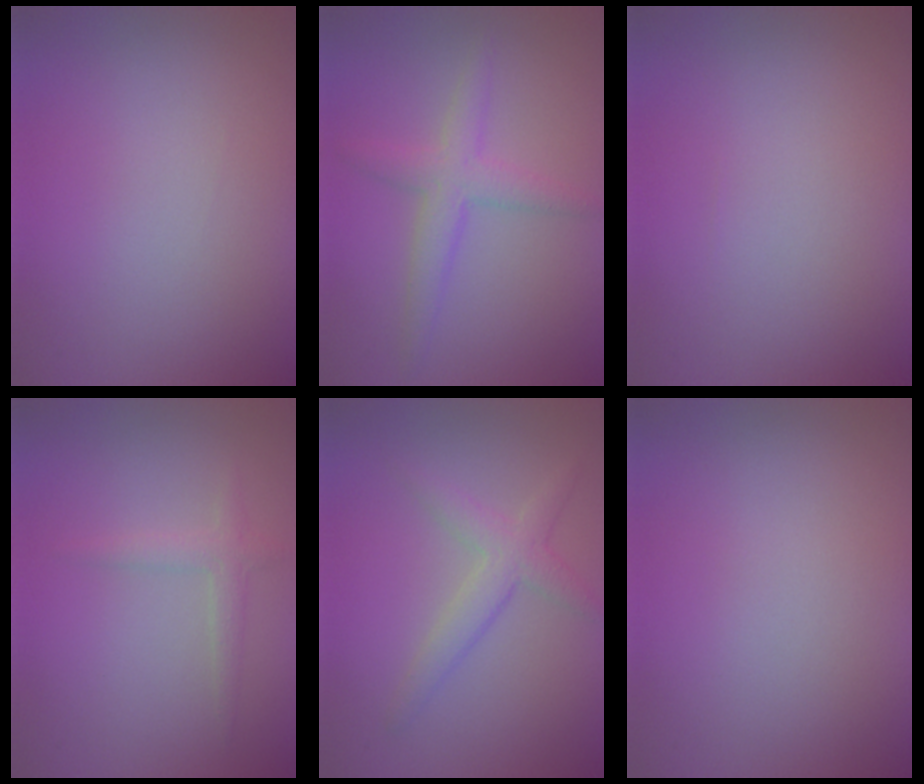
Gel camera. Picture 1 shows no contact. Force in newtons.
{"total": 2.9, "press": 2.9, "slide": 0.0}
{"total": 0.0}
{"total": 1.5, "press": 1.5, "slide": 0.0}
{"total": 2.2, "press": 2.2, "slide": 0.2}
{"total": 0.0}